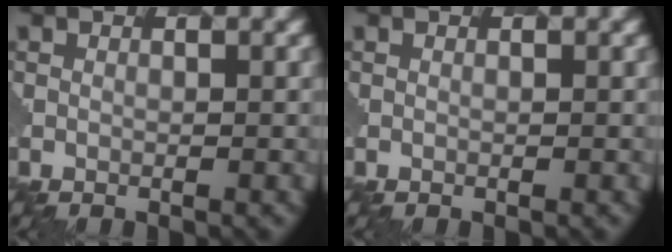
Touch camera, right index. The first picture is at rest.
{"total": 0.0}